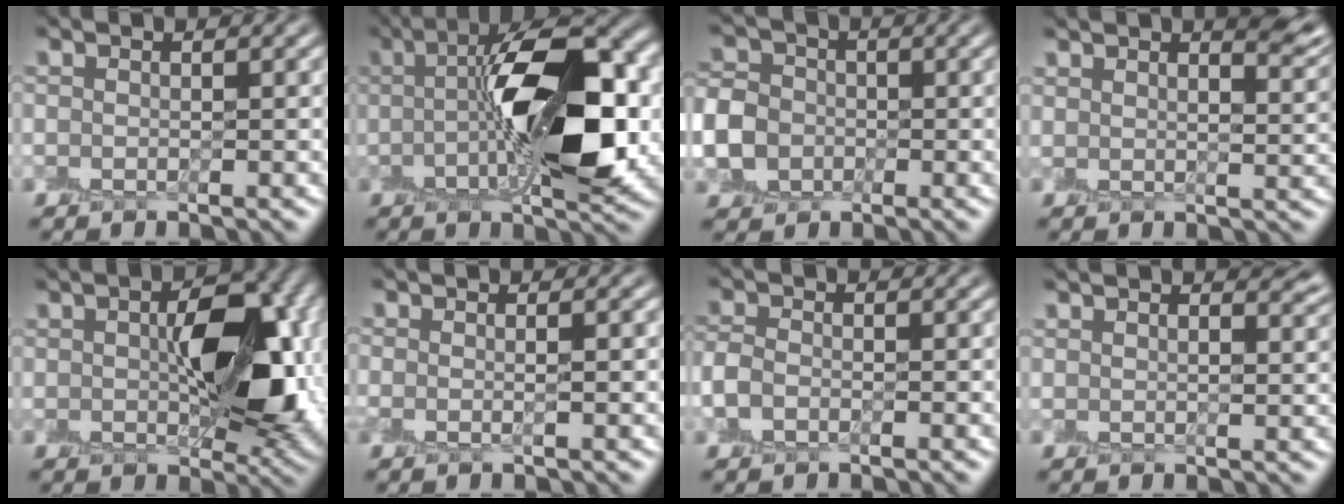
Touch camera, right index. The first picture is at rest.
{"total": 12.6, "force": [0.0, 4.6, 11.8], "torque": [-0.185, 0.014, -0.005]}
{"total": 4.2, "force": [-1.1, 3.7, 1.5], "torque": [-0.040, 0.000, -0.027]}
{"total": 6.0, "force": [4.2, 2.2, 3.8], "torque": [-0.016, 0.030, 0.036]}
{"total": 9.3, "force": [1.1, 4.7, 7.9], "torque": [-0.123, 0.008, 0.025]}
{"total": 1.1, "force": [0.0, 0.3, 1.1], "torque": [-0.017, -0.001, -0.003]}
{"total": 1.6, "force": [-0.7, 1.2, 0.8], "torque": [-0.018, 0.006, -0.014]}
{"total": 3.8, "force": [2.7, 1.5, 2.2], "torque": [-0.003, 0.018, 0.018]}